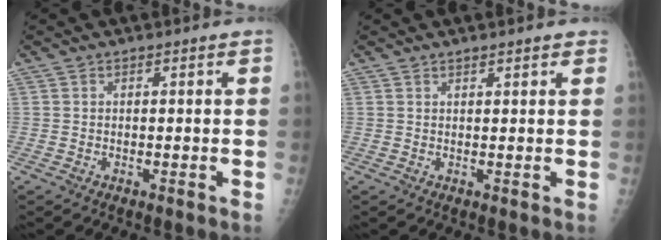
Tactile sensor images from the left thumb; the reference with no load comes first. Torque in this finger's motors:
{"motor_torque": [-0.84, 0.00, -0.51, -0.28, -0.35]}